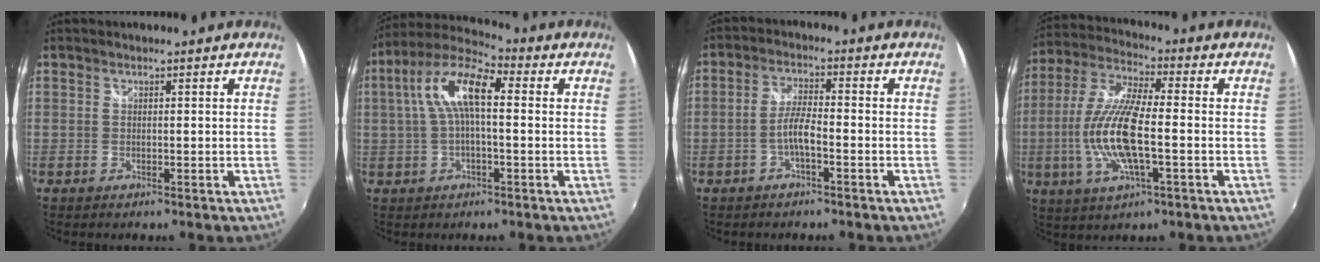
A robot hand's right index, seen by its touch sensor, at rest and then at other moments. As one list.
[{"total": 11.2, "force": [1.3, 4.1, 10.3], "torque": [-0.204, 0.027, 0.017]}, {"total": 4.2, "force": [-1.9, 0.7, 3.7], "torque": [-0.077, 0.008, -0.037]}, {"total": 14.6, "force": [-2.6, 4.0, 13.8], "torque": [-0.282, -0.004, -0.052]}]